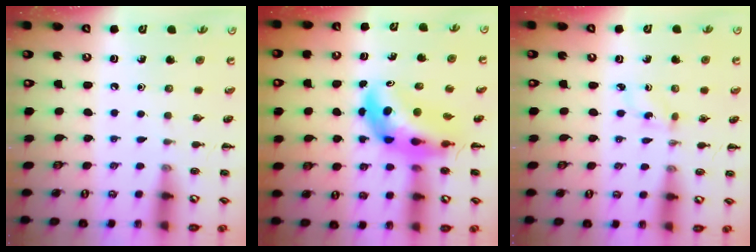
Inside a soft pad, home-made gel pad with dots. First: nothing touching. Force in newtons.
{"total": 7.2, "press": 6.8, "slide": 2.3}
{"total": 2.5, "press": 2.4, "slide": 0.8}